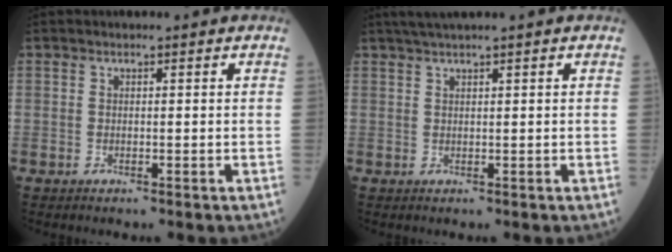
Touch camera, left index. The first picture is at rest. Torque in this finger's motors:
{"motor_torque": [-0.05, 0.05, 0.00, 0.04]}